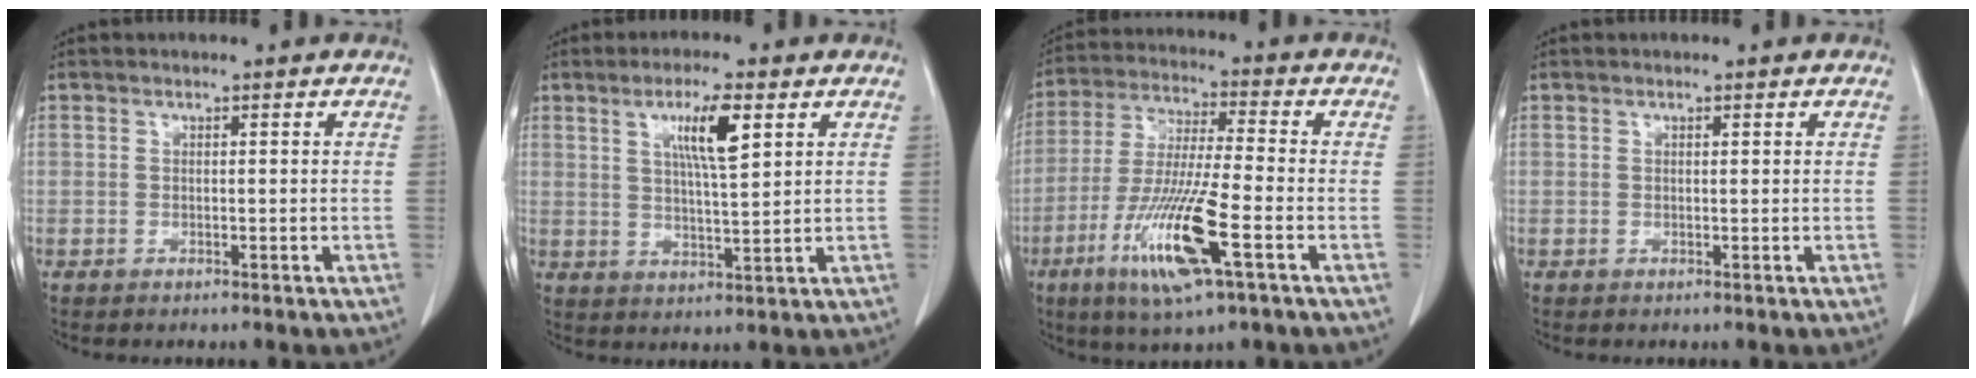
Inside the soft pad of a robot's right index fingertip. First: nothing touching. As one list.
[{"total": 7.1, "force": [3.1, 0.7, 6.4], "torque": [-0.117, -0.002, 0.053]}, {"total": 14.1, "force": [-5.7, 0.8, 12.9], "torque": [-0.263, -0.027, -0.105]}, {"total": 0.0}]